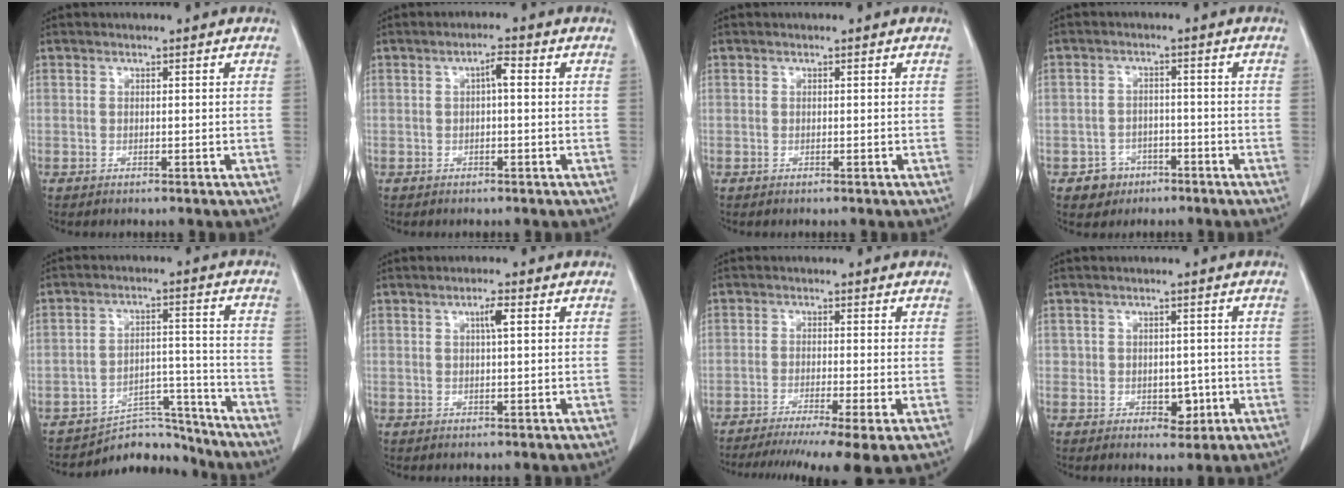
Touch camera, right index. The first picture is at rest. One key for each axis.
{"total": 2.4, "fx": 0.4, "fy": 0.5, "fz": 2.3, "tx": -0.037, "ty": 0.008, "tz": 0.006}
{"total": 0.0}
{"total": 4.1, "fx": -2.2, "fy": 3.4, "fz": 0.3, "tx": 0.004, "ty": 0.015, "tz": -0.031}
{"total": 9.2, "fx": -8.8, "fy": 2.7, "fz": -0.7, "tx": 0.027, "ty": 0.057, "tz": -0.135}
{"total": 2.3, "fx": 0.8, "fy": 0.2, "fz": 2.2, "tx": -0.036, "ty": 0.002, "tz": 0.012}
{"total": 11.8, "fx": -8.6, "fy": 0.0, "fz": 8.1, "tx": -0.108, "ty": -0.022, "tz": -0.135}
{"total": 3.5, "fx": -0.7, "fy": 2.7, "fz": 2.2, "tx": -0.020, "ty": 0.005, "tz": -0.002}